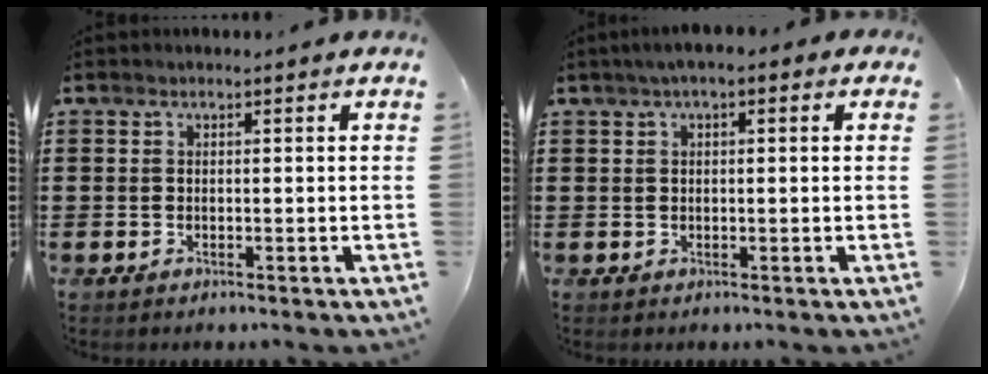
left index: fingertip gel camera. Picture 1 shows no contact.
{"total": 2.0, "force": [0.5, 0.7, 1.7], "torque": [-0.034, 0.005, 0.007]}